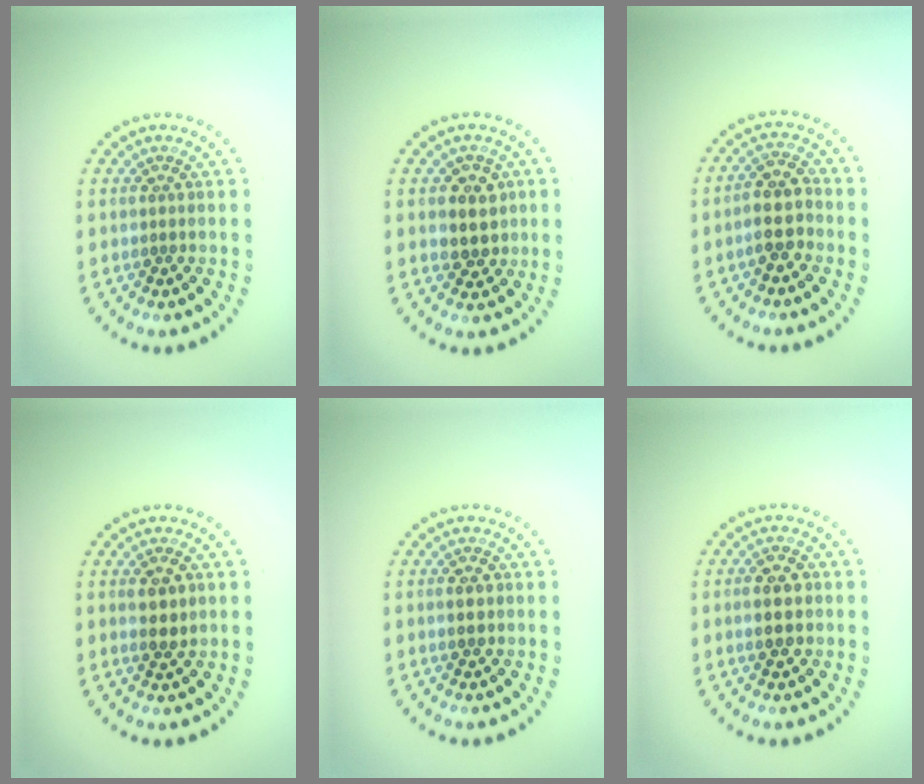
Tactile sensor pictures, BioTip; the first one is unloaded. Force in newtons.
{"total": 3.0, "press": 2.8, "slide": 0.9}
{"total": 3.2, "press": 2.9, "slide": 1.2}
{"total": 2.3, "press": 2.3, "slide": 0.6}
{"total": 1.8, "press": 1.8, "slide": 0.1}
{"total": 2.8, "press": 2.8, "slide": 0.2}